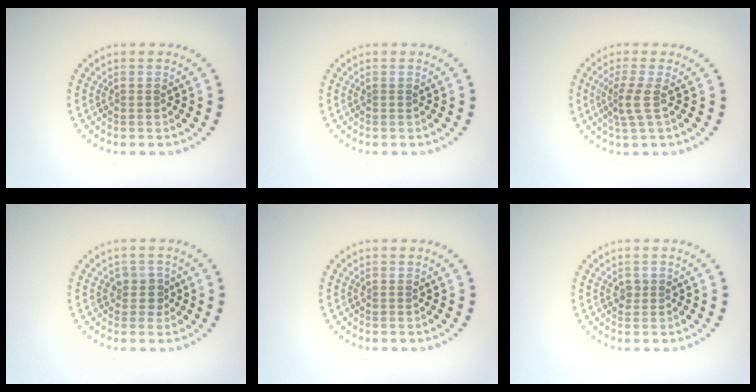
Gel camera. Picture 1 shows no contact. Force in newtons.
{"total": 0.0}
{"total": 2.3, "press": 1.6, "slide": 1.6}
{"total": 1.8, "press": 1.5, "slide": 1.0}
{"total": 0.0}
{"total": 0.8, "press": 0.7, "slide": 0.2}